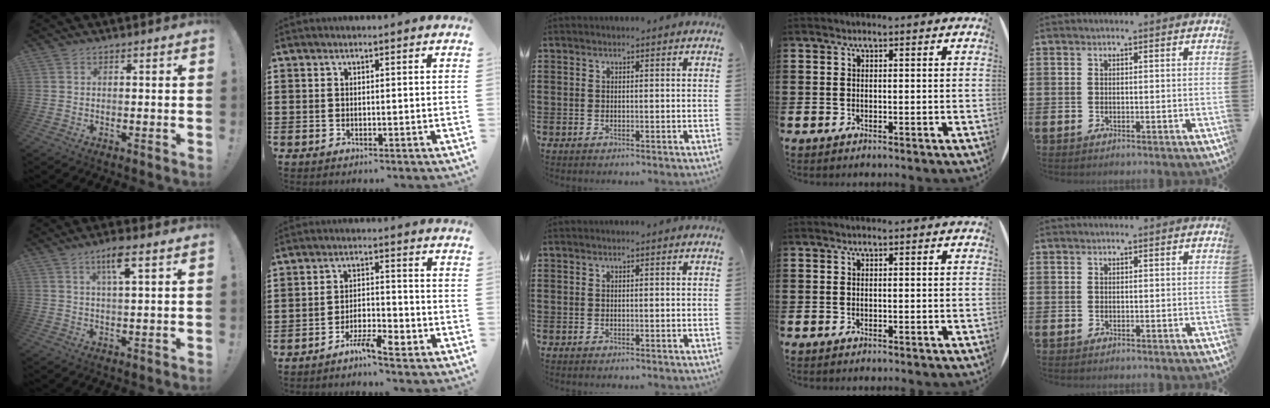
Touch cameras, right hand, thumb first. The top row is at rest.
{"thumb": {"total": 6.0, "force": [3.0, 0.7, 5.1], "torque": [-0.085, -0.002, 0.045]}, "index": {"total": 4.6, "force": [-3.4, 1.2, 2.9], "torque": [-0.053, 0.009, -0.064]}}